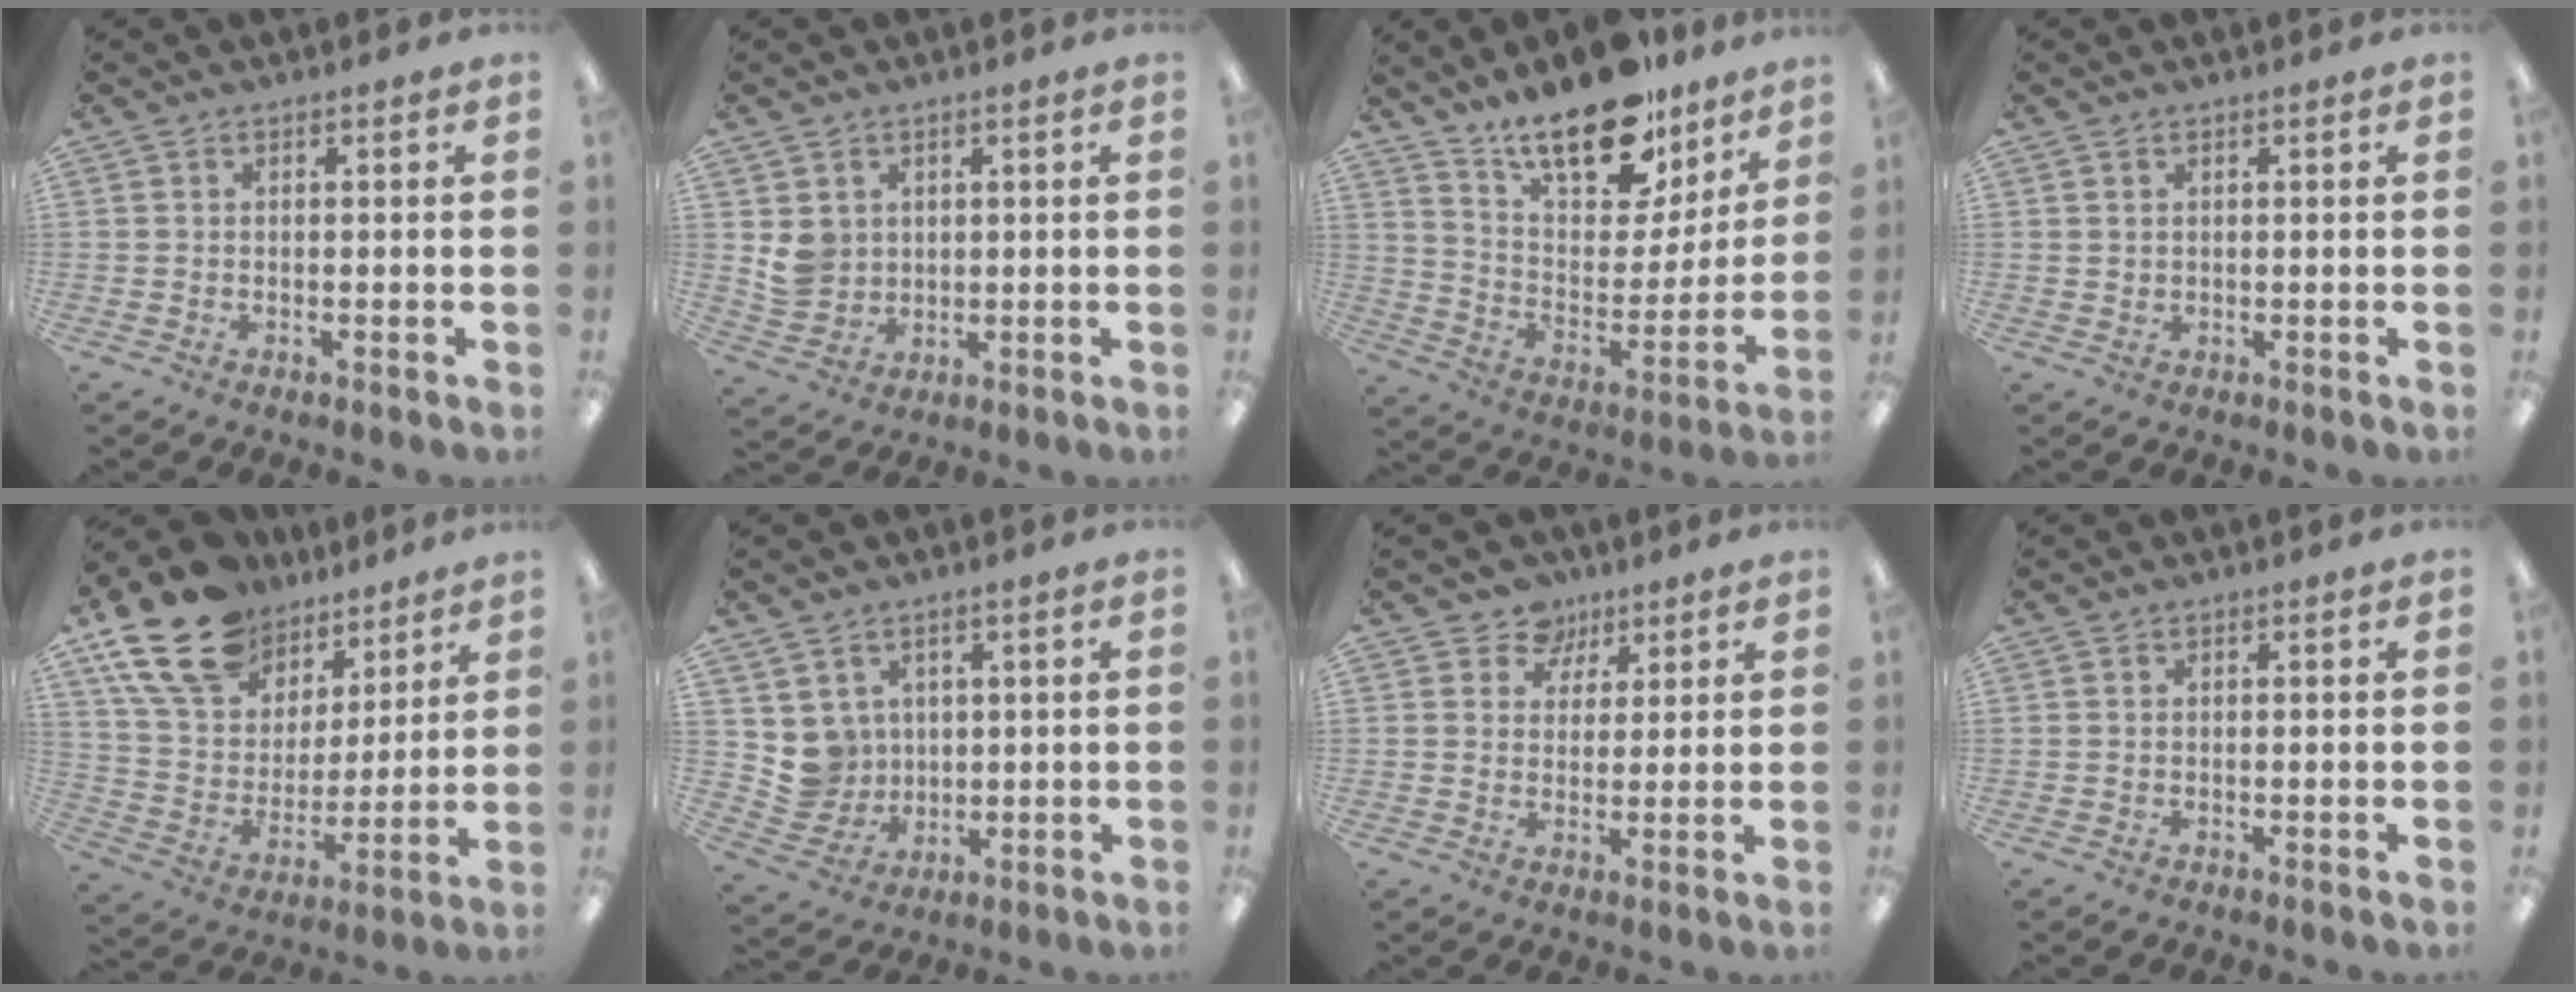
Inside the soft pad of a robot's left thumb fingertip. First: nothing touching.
{"total": 5.8, "force": [1.8, 5.3, 1.4], "torque": [-0.018, 0.001, 0.037]}
{"total": 21.0, "force": [15.8, 9.4, 10.2], "torque": [-0.164, -0.107, 0.280]}
{"total": 1.1, "force": [0.8, 0.7, 0.1], "torque": [-0.002, 0.001, 0.016]}
{"total": 20.3, "force": [13.9, 12.1, 8.7], "torque": [-0.167, -0.072, 0.257]}
{"total": 7.1, "force": [2.9, 6.5, 0.2], "torque": [-0.022, -0.014, 0.066]}
{"total": 6.5, "force": [4.1, 5.0, 0.9], "torque": [-0.012, -0.022, 0.073]}
{"total": 0.0}